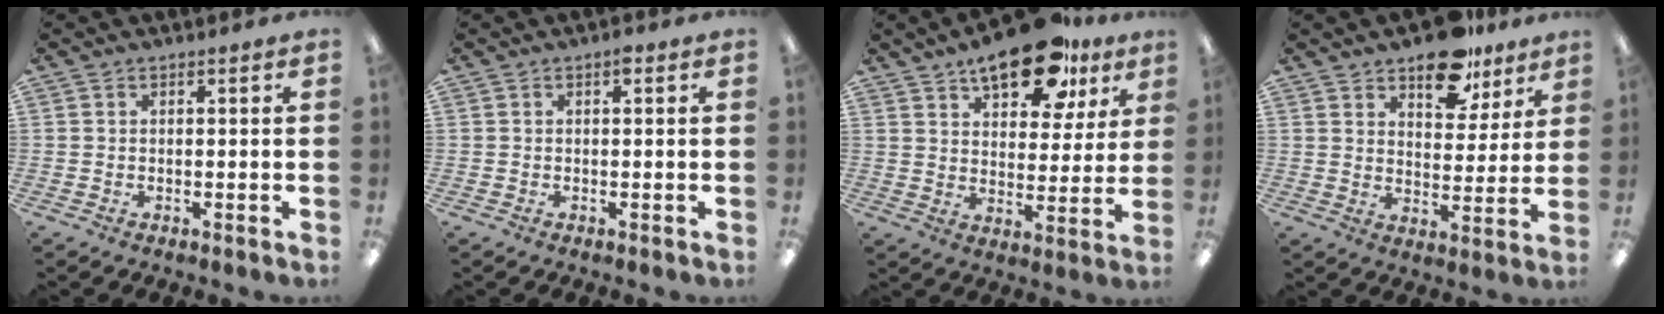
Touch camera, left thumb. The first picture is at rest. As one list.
[{"total": 1.6, "force": [0.6, 0.5, 1.3], "torque": [-0.021, 0.002, 0.007]}, {"total": 17.1, "force": [11.5, 7.3, 10.4], "torque": [-0.151, -0.050, 0.191]}, {"total": 12.2, "force": [9.1, 6.1, 5.4], "torque": [-0.063, -0.051, 0.159]}]